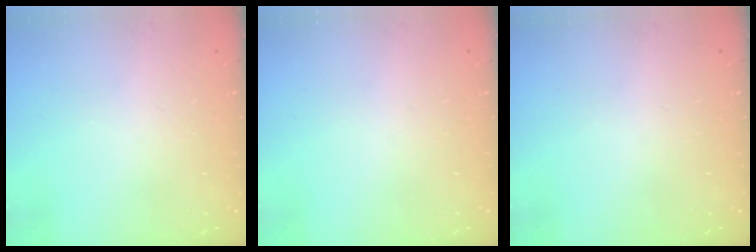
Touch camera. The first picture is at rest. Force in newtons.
{"total": 0.0}
{"total": 0.0}